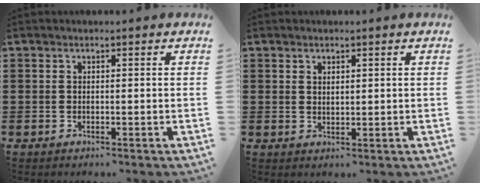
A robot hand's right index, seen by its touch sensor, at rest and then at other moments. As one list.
[{"total": 1.2, "force": [1.0, 0.5, 0.3], "torque": [-0.007, 0.004, 0.018]}]